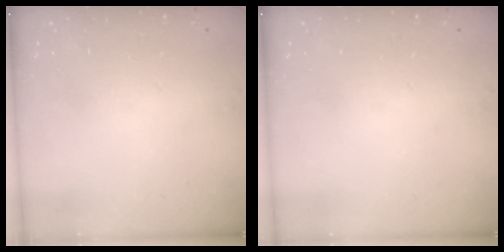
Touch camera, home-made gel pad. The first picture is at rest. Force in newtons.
{"total": 0.0}